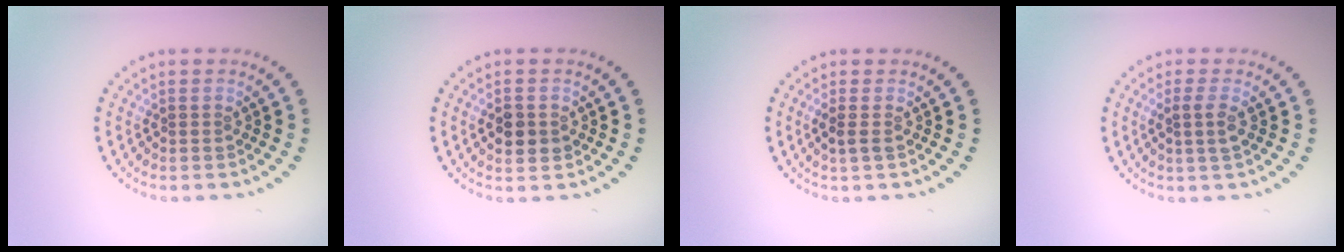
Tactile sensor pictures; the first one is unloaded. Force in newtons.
{"total": 2.2, "press": 2.1, "slide": 0.2}
{"total": 1.2, "press": 1.0, "slide": 0.6}
{"total": 1.4, "press": 1.2, "slide": 0.7}